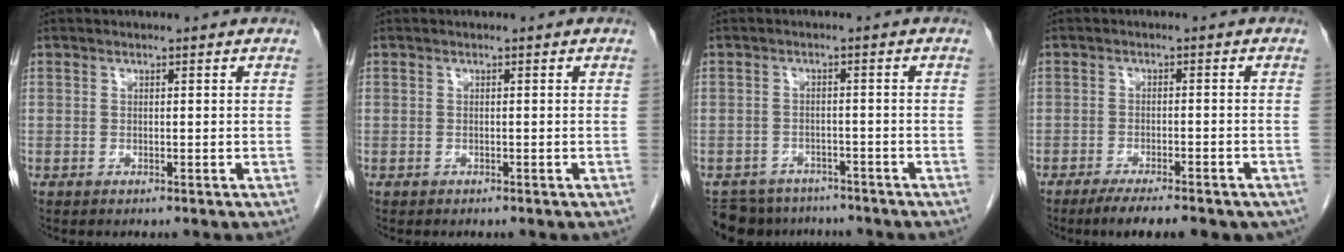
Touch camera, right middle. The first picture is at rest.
{"total": 0.0}
{"total": 7.7, "force": [-6.8, 3.6, 0.6], "torque": [-0.006, 0.002, -0.092]}
{"total": 10.4, "force": [-8.1, 2.7, 6.0], "torque": [-0.072, -0.005, -0.107]}